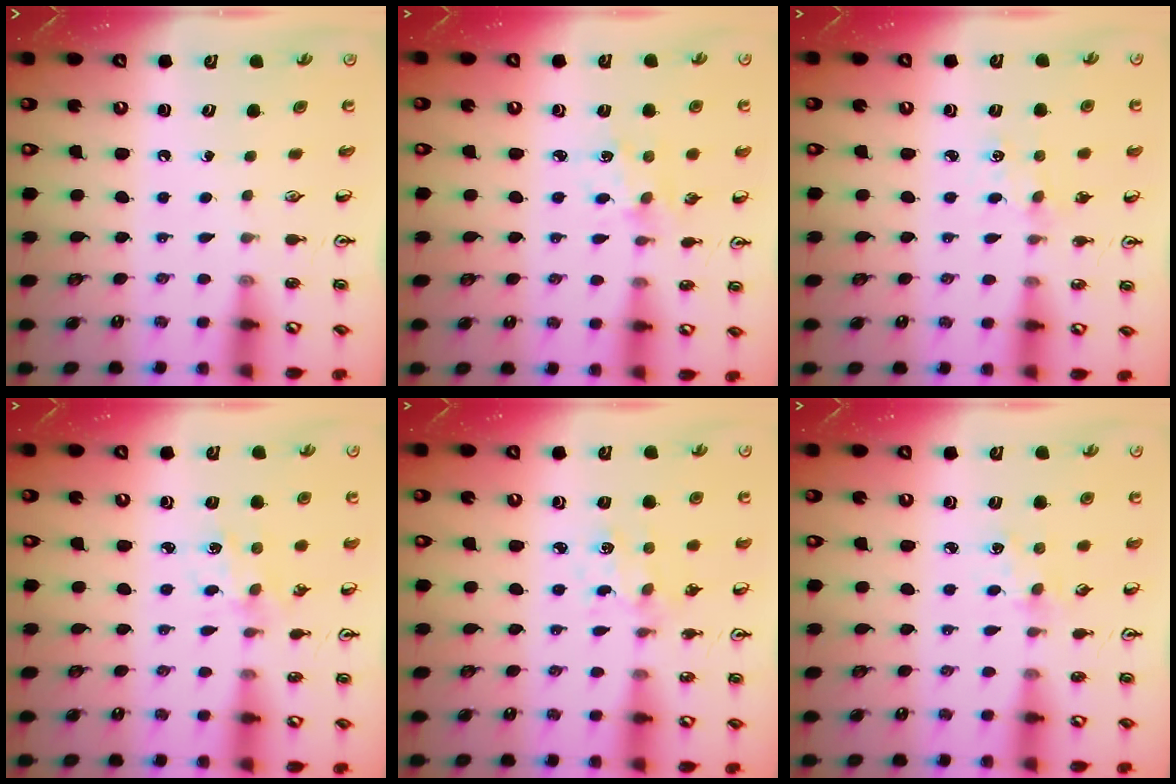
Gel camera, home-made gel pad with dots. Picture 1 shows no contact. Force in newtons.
{"total": 2.0, "press": 2.0, "slide": 0.5}
{"total": 1.4, "press": 1.3, "slide": 0.3}
{"total": 1.3, "press": 1.3, "slide": 0.1}
{"total": 1.9, "press": 1.9, "slide": 0.3}
{"total": 2.9, "press": 2.9, "slide": 0.5}